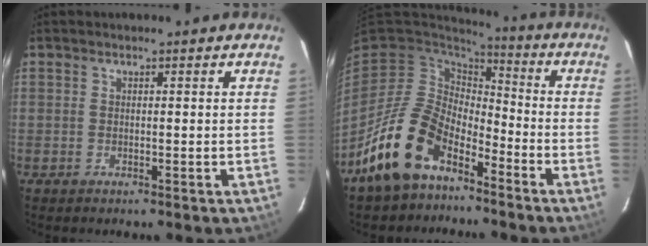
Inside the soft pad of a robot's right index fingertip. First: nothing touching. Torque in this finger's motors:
{"motor_torque": [0.77, -0.74, 1.05, 0.21]}